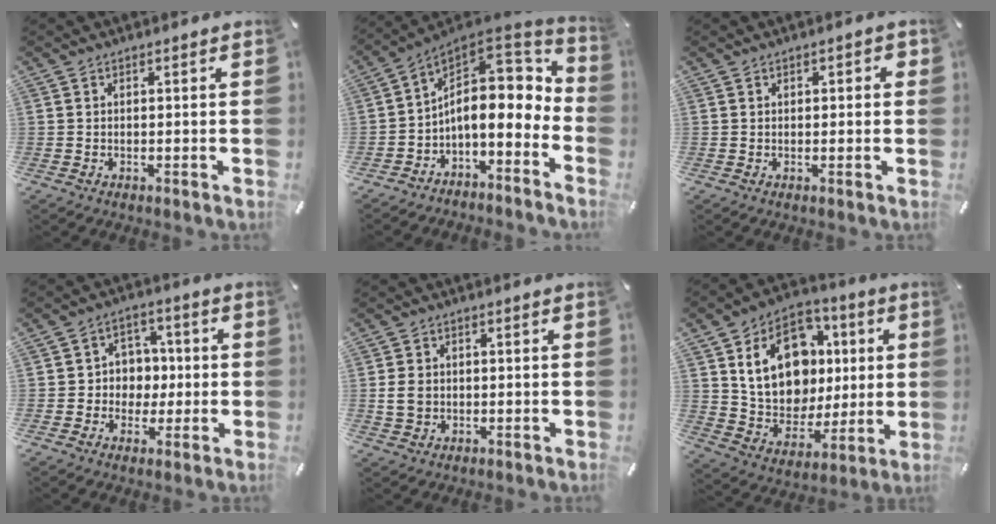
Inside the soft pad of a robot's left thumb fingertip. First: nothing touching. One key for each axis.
{"total": 11.7, "fx": 0.9, "fy": 7.8, "fz": 8.8, "tx": -0.134, "ty": -0.040, "tz": 0.013}
{"total": 1.0, "fx": 0.0, "fy": 0.8, "fz": 0.6, "tx": -0.011, "ty": 0.007, "tz": -0.004}
{"total": 6.7, "fx": -0.6, "fy": 6.6, "fz": 1.1, "tx": -0.016, "ty": 0.008, "tz": -0.012}
{"total": 4.0, "fx": -0.1, "fy": 3.4, "fz": 2.1, "tx": -0.046, "ty": 0.005, "tz": -0.003}
{"total": 19.0, "fx": 4.4, "fy": 15.2, "fz": 10.6, "tx": -0.184, "ty": 0.001, "tz": 0.092}